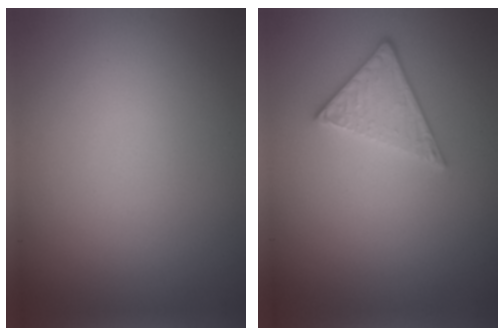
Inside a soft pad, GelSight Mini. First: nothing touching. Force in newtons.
{"total": 2.8, "press": 2.4, "slide": 1.3}